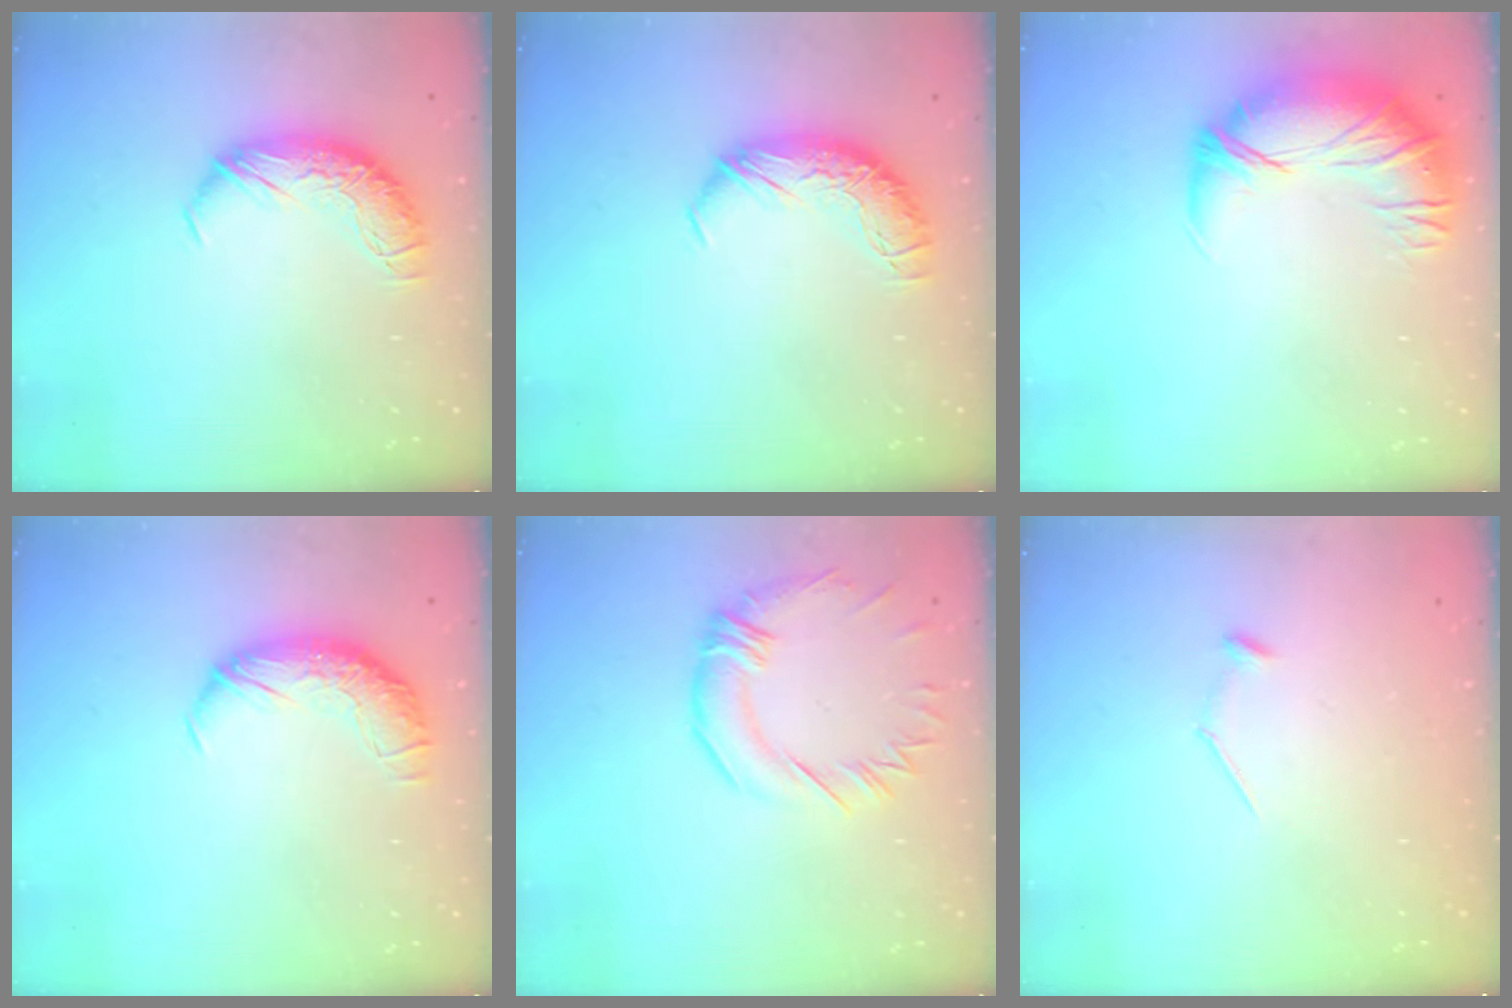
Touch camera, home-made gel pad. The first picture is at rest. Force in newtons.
{"total": 0.0}
{"total": 2.7, "press": 0.4, "slide": 2.7}
{"total": 1.6, "press": 0.6, "slide": 1.5}
{"total": 1.5, "press": 0.9, "slide": 1.1}
{"total": 7.9, "press": 7.9, "slide": 0.7}